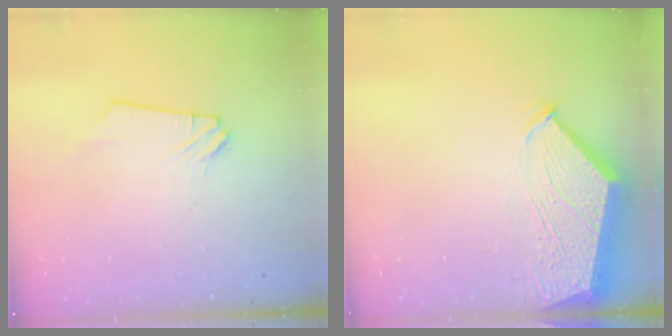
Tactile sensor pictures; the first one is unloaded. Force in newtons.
{"total": 5.9, "press": 5.9, "slide": 0.8}